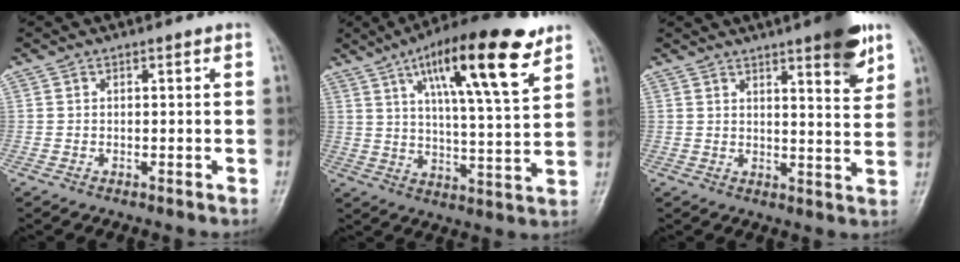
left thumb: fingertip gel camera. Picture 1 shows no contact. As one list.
[{"total": 19.2, "force": [10.3, 4.6, 15.6], "torque": [-0.225, -0.034, 0.163]}, {"total": 9.8, "force": [5.9, 2.0, 7.6], "torque": [-0.085, -0.031, 0.074]}]